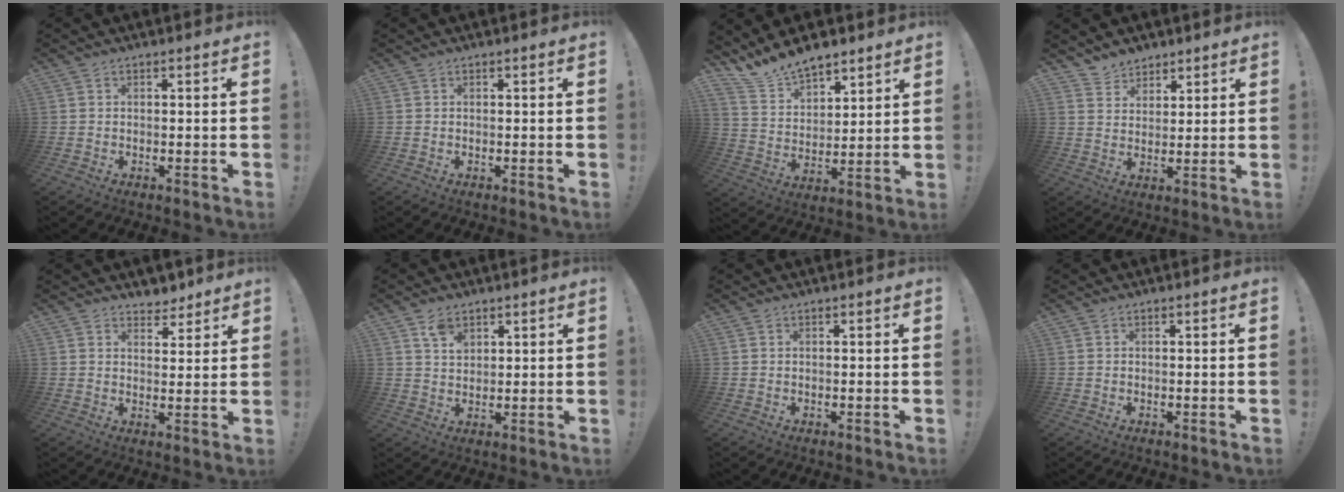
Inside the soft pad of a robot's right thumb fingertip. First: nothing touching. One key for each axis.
{"total": 0.0}
{"total": 11.4, "fx": 10.3, "fy": 4.2, "fz": 2.3, "tx": -0.061, "ty": -0.083, "tz": 0.197}
{"total": 4.5, "fx": 3.9, "fy": 2.1, "fz": 0.0, "tx": -0.003, "ty": -0.029, "tz": 0.076}
{"total": 5.0, "fx": 4.3, "fy": 2.6, "fz": 0.3, "tx": 0.011, "ty": -0.030, "tz": 0.077}
{"total": 5.2, "fx": 3.5, "fy": 3.1, "fz": 2.3, "tx": -0.038, "ty": -0.013, "tz": 0.065}
{"total": 0.0}
{"total": 0.0}